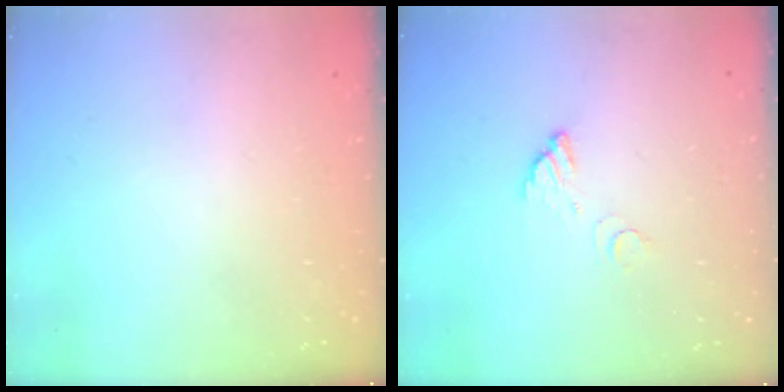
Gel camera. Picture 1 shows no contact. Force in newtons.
{"total": 3.3, "press": 3.3, "slide": 0.2}